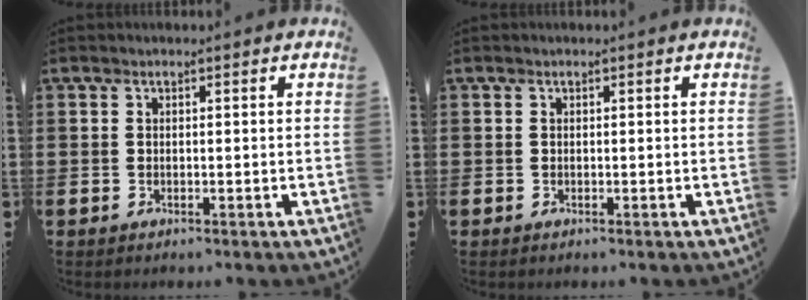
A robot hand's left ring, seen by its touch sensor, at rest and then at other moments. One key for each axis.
{"total": 0.0}